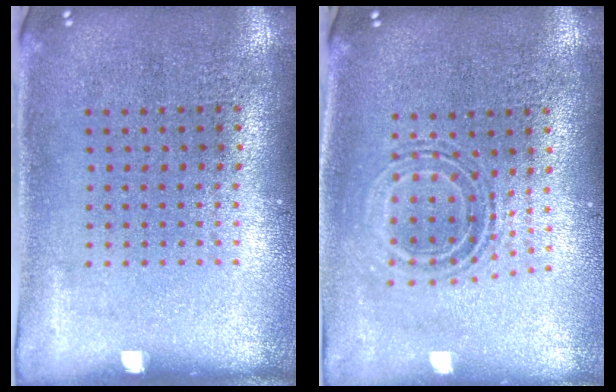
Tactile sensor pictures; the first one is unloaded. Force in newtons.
{"total": 0.9, "press": 0.8, "slide": 0.3}